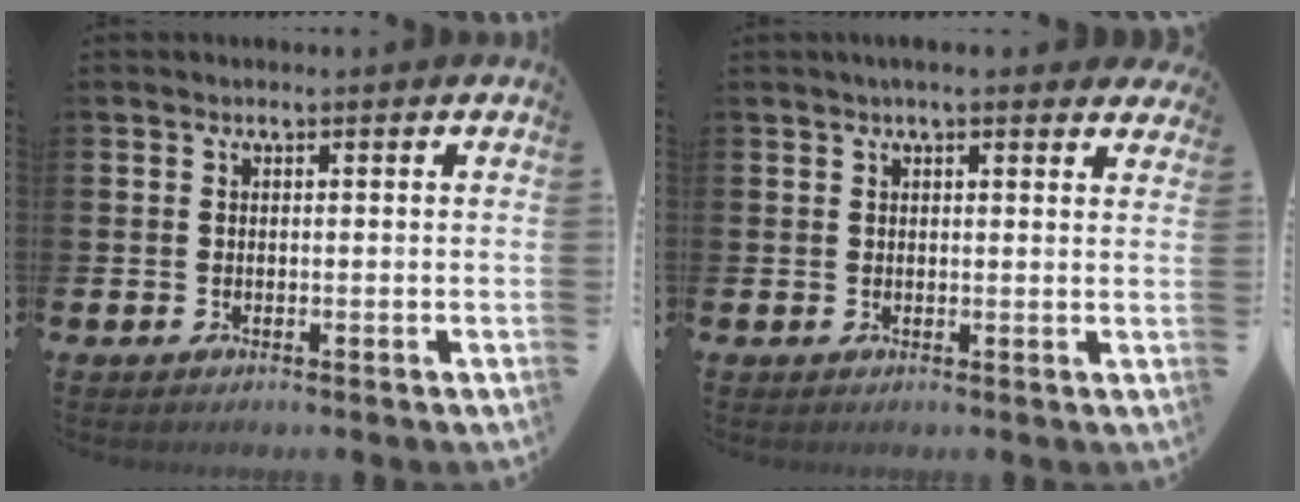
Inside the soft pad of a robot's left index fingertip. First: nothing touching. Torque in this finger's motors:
{"motor_torque": [-0.27, -0.31, 0.08, 0.21]}